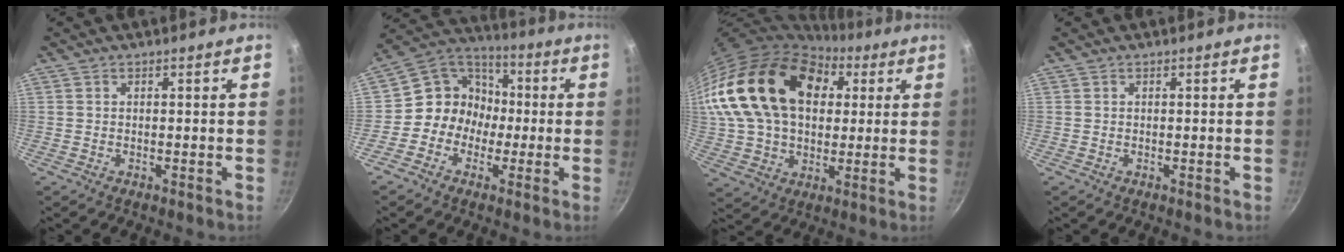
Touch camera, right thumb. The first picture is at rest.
{"total": 11.0, "force": [-1.4, 9.9, 4.5], "torque": [-0.028, 0.043, -0.045]}
{"total": 26.4, "force": [7.5, 17.7, 18.1], "torque": [-0.313, 0.014, 0.129]}
{"total": 0.0}